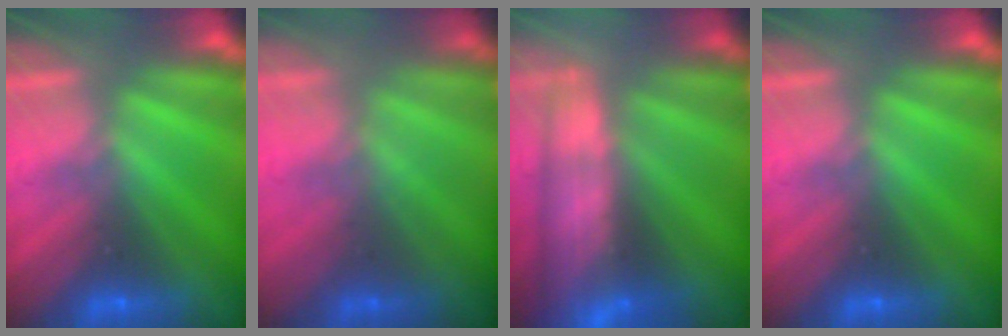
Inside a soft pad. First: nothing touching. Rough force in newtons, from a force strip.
{"total": 1.4}
{"total": 5.9}
{"total": 0.0}